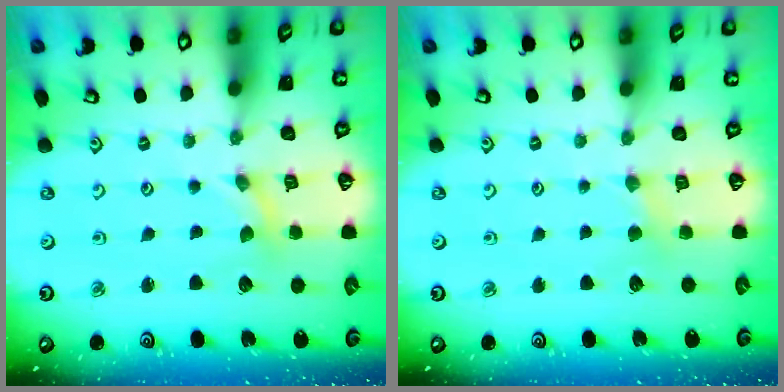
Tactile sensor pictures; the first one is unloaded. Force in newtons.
{"total": 2.6, "press": 2.6, "slide": 0.5}